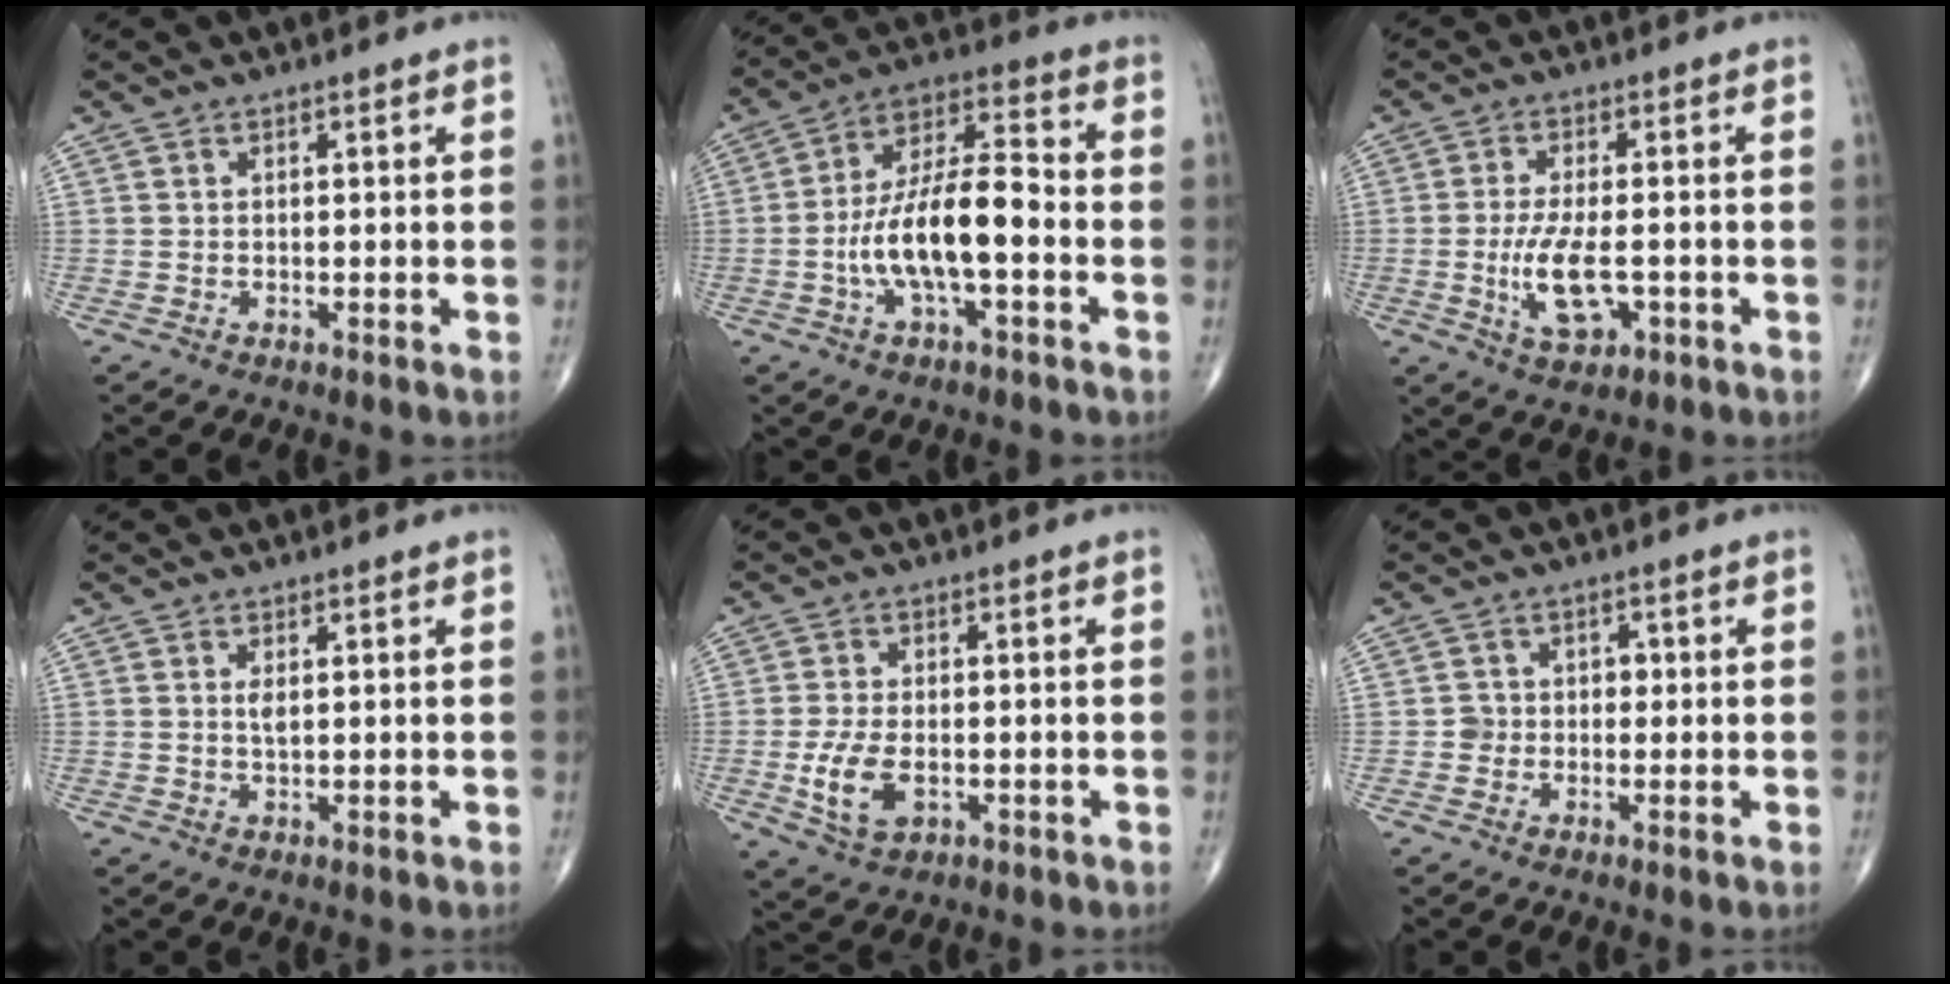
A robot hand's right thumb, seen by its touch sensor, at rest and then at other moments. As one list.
[{"total": 14.8, "force": [-3.4, 5.3, 13.4], "torque": [-0.246, 0.043, -0.064]}, {"total": 8.2, "force": [-1.9, 3.6, 7.1], "torque": [-0.135, -0.002, -0.028]}, {"total": 1.4, "force": [0.4, 0.4, 1.3], "torque": [-0.024, -0.004, 0.009]}, {"total": 7.3, "force": [-1.7, 4.1, 5.8], "torque": [-0.114, -0.003, -0.024]}, {"total": 2.7, "force": [-0.3, 2.5, 0.7], "torque": [0.011, 0.010, -0.010]}]